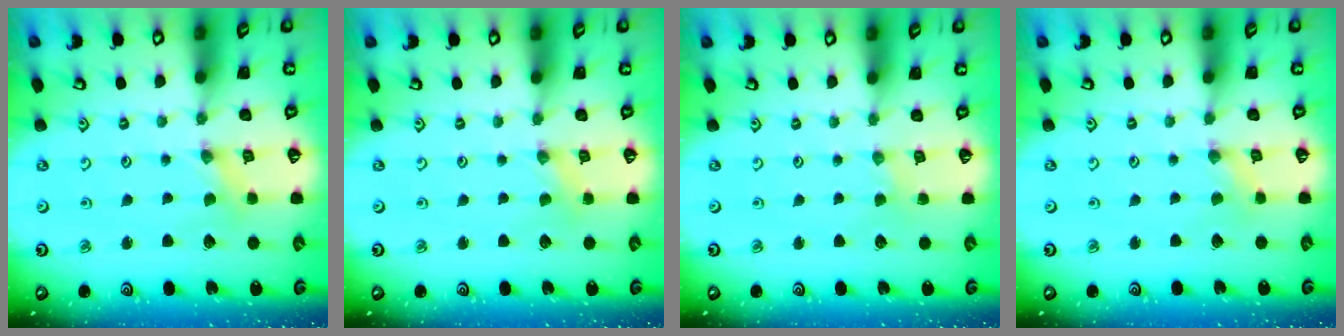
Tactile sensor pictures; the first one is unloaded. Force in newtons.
{"total": 0.9, "press": 0.9, "slide": 0.1}
{"total": 0.9, "press": 0.9, "slide": 0.2}
{"total": 0.7, "press": 0.7, "slide": 0.2}